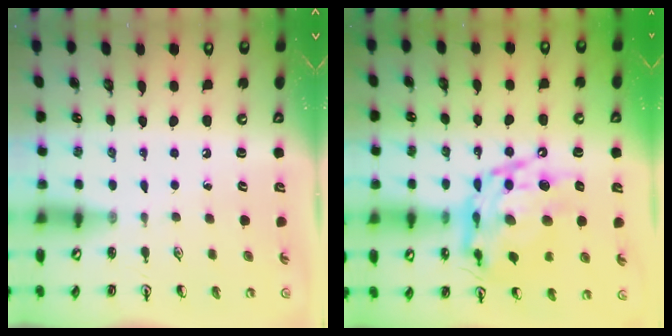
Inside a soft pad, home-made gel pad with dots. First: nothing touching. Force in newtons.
{"total": 17.9, "press": 17.8, "slide": 1.7}